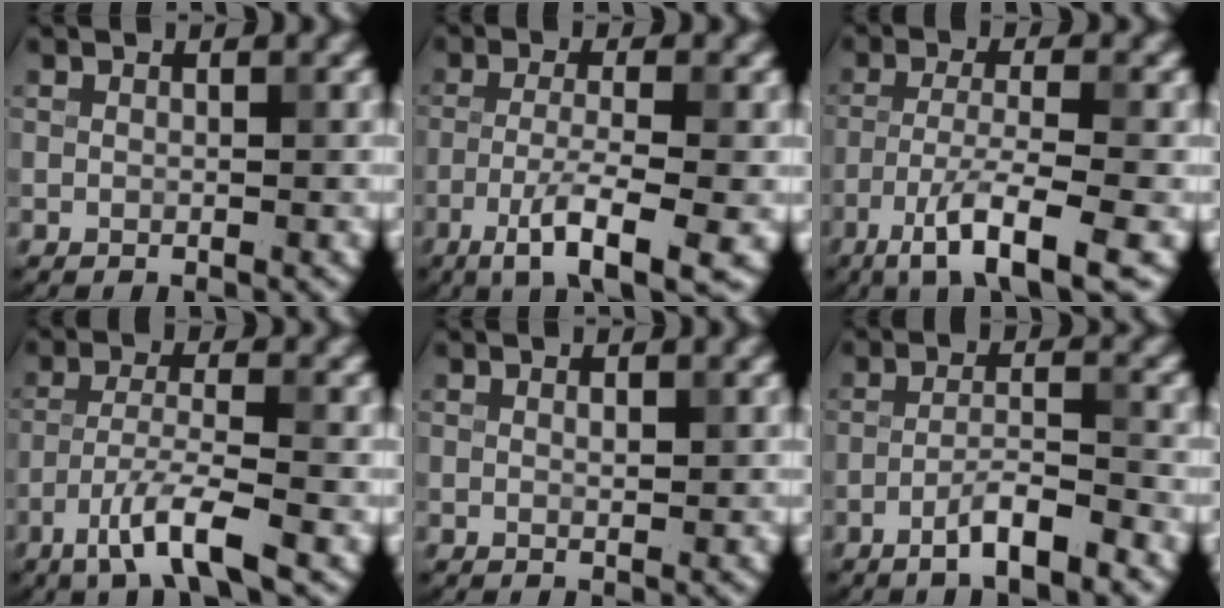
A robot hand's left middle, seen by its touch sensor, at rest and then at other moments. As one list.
[{"total": 6.4, "force": [-3.1, 1.2, 5.5], "torque": [-0.095, -0.002, -0.057]}, {"total": 6.8, "force": [-3.8, 1.3, 5.4], "torque": [-0.092, -0.002, -0.071]}, {"total": 5.0, "force": [-3.0, 0.7, 4.0], "torque": [-0.074, 0.002, -0.064]}, {"total": 0.6, "force": [0.3, 0.2, 0.5], "torque": [-0.009, -0.001, 0.005]}, {"total": 3.7, "force": [-2.3, 0.5, 2.8], "torque": [-0.048, 0.008, -0.047]}]